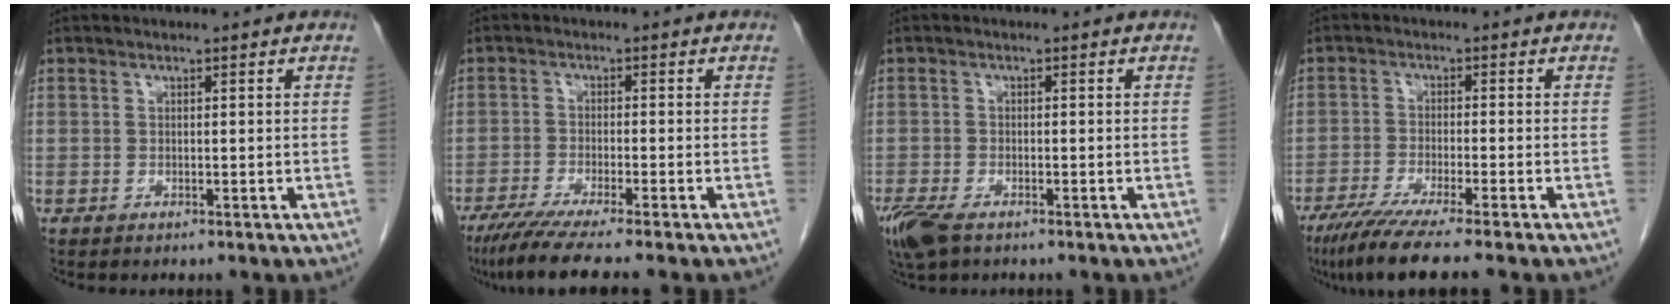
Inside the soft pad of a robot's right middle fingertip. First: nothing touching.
{"total": 8.5, "force": [-6.8, -0.7, 5.1], "torque": [-0.079, -0.027, -0.112]}
{"total": 5.7, "force": [-3.8, 2.3, 3.5], "torque": [-0.073, -0.013, -0.067]}
{"total": 9.2, "force": [-7.2, -0.7, 5.8], "torque": [-0.092, -0.028, -0.117]}